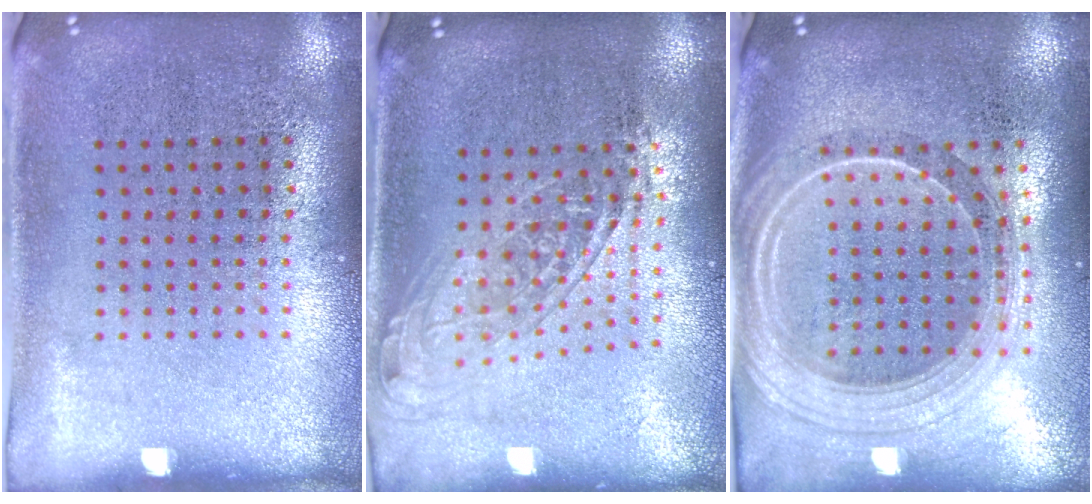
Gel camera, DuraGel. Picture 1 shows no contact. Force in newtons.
{"total": 1.6, "press": 1.3, "slide": 0.9}
{"total": 2.5, "press": 2.1, "slide": 1.3}